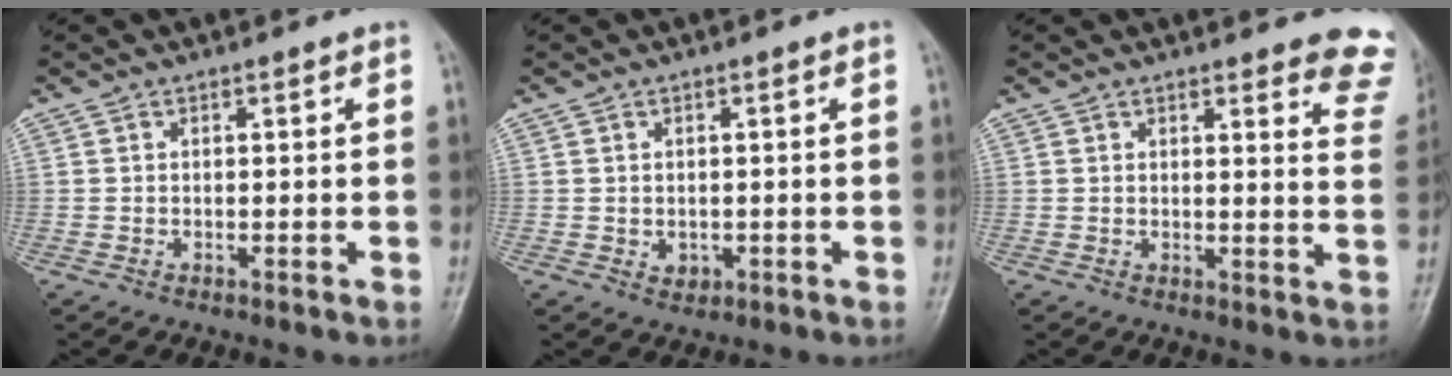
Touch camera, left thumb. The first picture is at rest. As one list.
[{"total": 1.8, "force": [-0.3, 1.5, 1.0], "torque": [-0.009, -0.001, 0.003]}, {"total": 10.1, "force": [8.8, 2.6, 4.3], "torque": [-0.005, -0.046, 0.069]}]